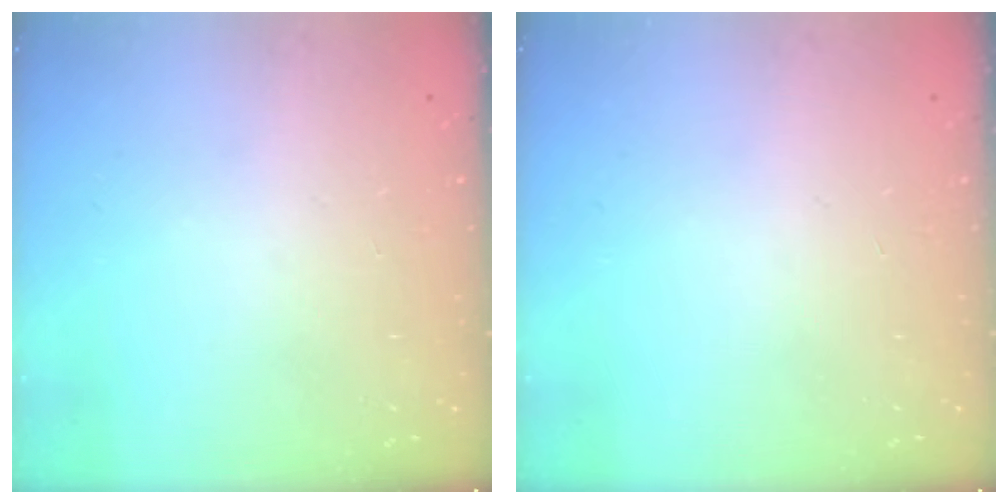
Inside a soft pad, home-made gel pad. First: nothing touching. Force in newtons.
{"total": 0.0}